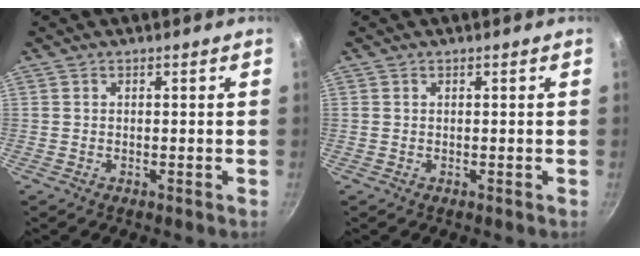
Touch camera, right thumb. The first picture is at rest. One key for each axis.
{"total": 0.0}